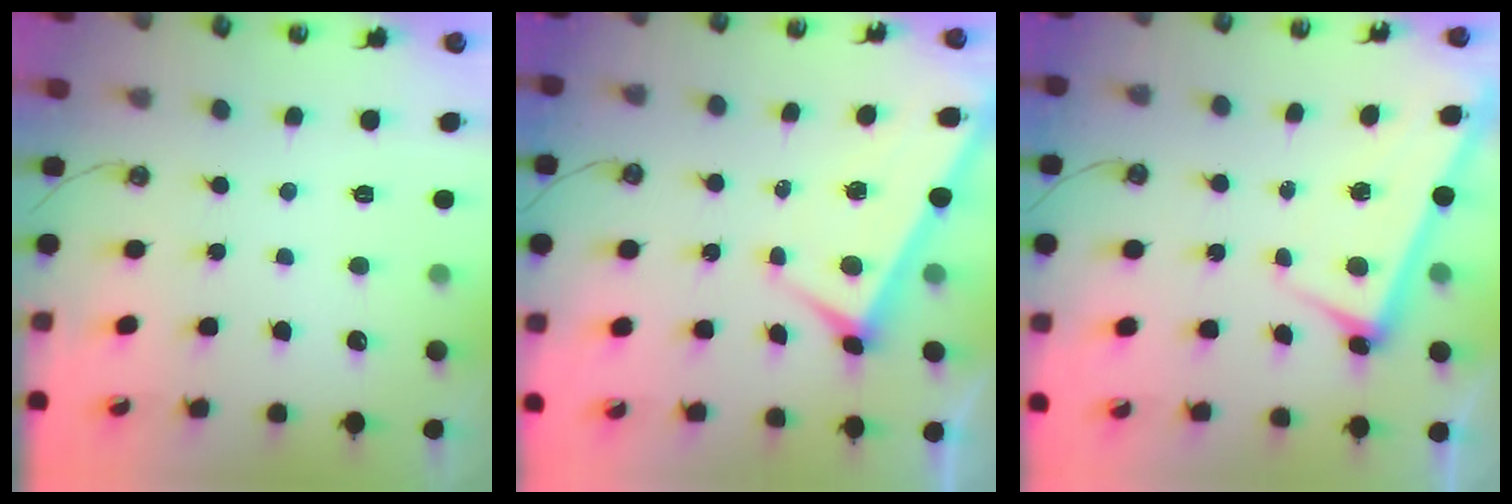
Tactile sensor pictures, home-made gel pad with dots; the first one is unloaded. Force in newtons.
{"total": 3.5, "press": 3.4, "slide": 0.3}
{"total": 2.7, "press": 2.7, "slide": 0.4}